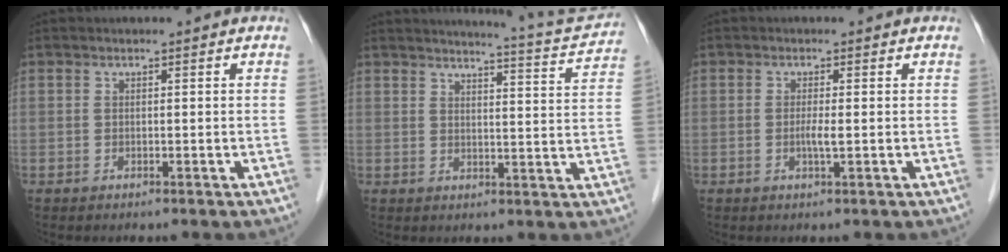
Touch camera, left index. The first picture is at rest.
{"total": 10.3, "force": [10.1, -0.6, 2.0], "torque": [-0.036, -0.033, 0.117]}
{"total": 1.6, "force": [-0.3, 0.0, 1.6], "torque": [-0.034, -0.003, -0.005]}